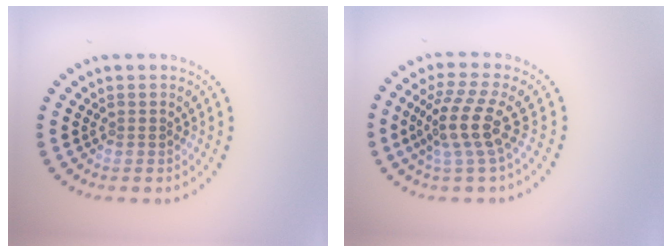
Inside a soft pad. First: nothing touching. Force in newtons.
{"total": 4.0, "press": 3.0, "slide": 2.7}